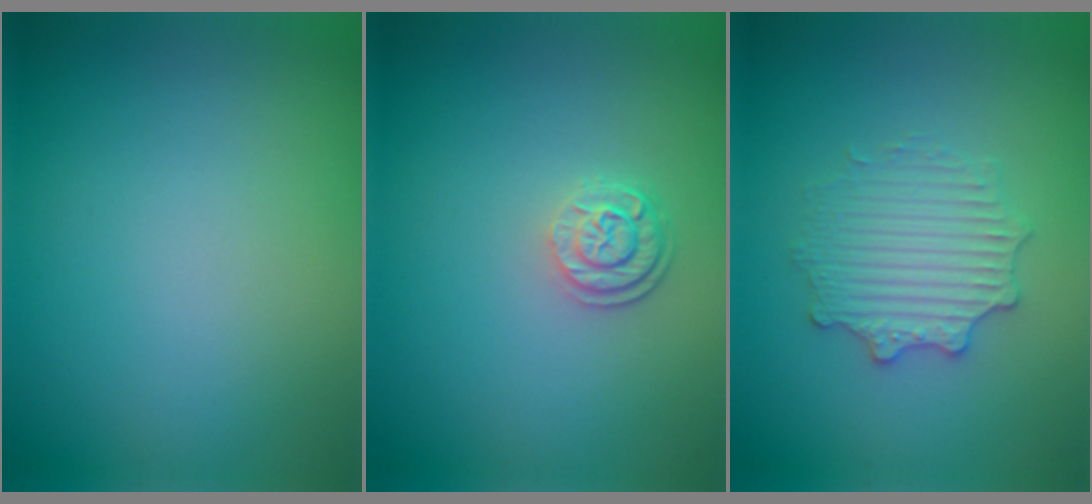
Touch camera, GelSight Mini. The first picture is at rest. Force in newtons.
{"total": 2.5, "press": 1.9, "slide": 1.6}
{"total": 3.0, "press": 2.9, "slide": 0.4}